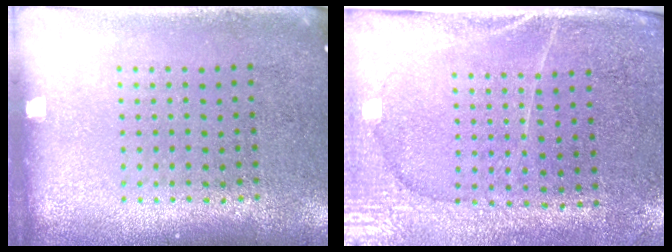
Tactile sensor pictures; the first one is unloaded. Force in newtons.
{"total": 2.9, "press": 2.7, "slide": 1.2}